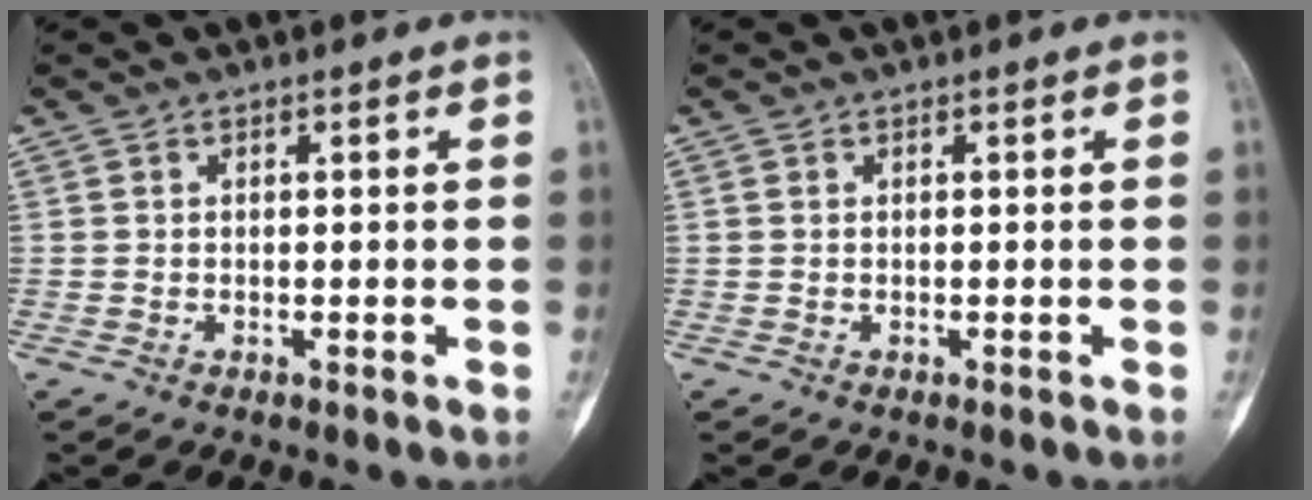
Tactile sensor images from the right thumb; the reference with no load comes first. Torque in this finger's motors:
{"motor_torque": [0.04, -0.21, -0.07, 0.23, -0.02]}